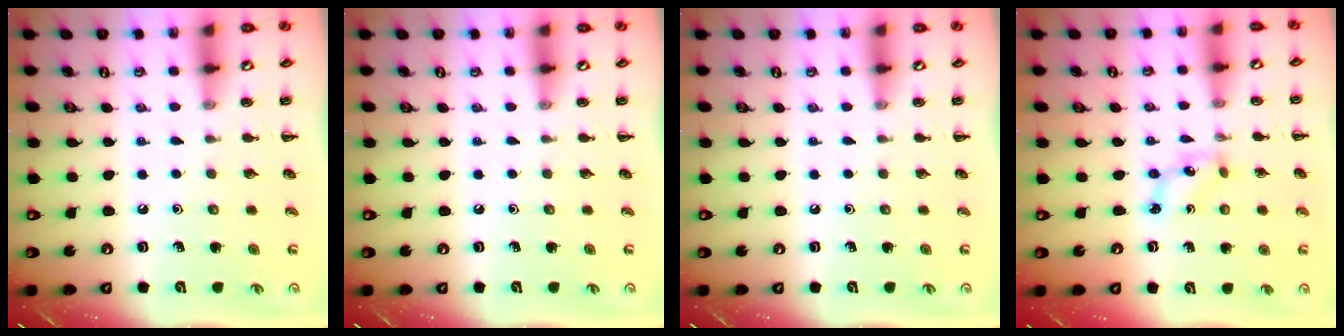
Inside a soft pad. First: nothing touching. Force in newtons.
{"total": 0.0}
{"total": 0.0}
{"total": 2.5, "press": 2.5, "slide": 0.6}